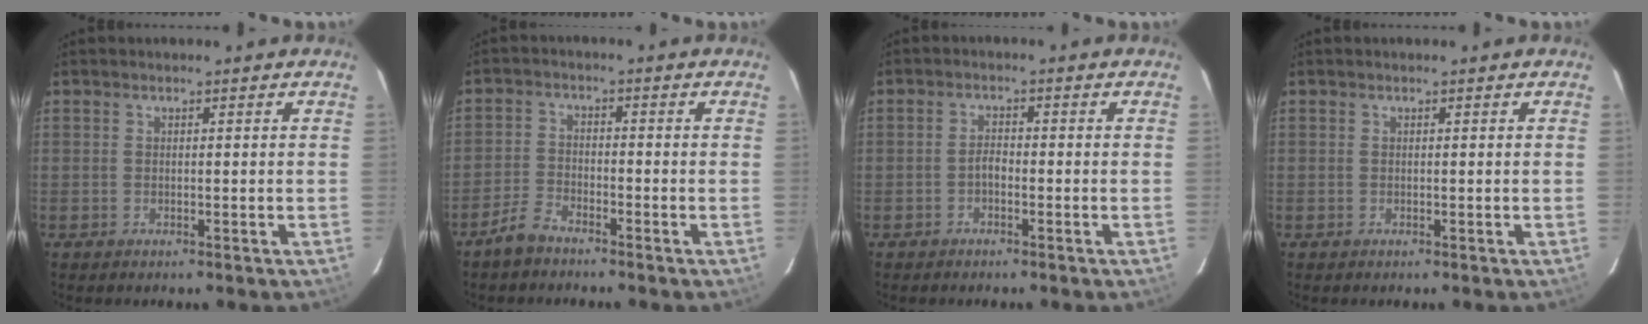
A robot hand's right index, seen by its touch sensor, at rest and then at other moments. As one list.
[{"total": 4.3, "force": [-3.7, 1.5, 1.7], "torque": [-0.051, 0.008, -0.072]}, {"total": 1.7, "force": [-1.2, 0.7, 1.0], "torque": [-0.018, 0.007, -0.023]}, {"total": 0.0}]